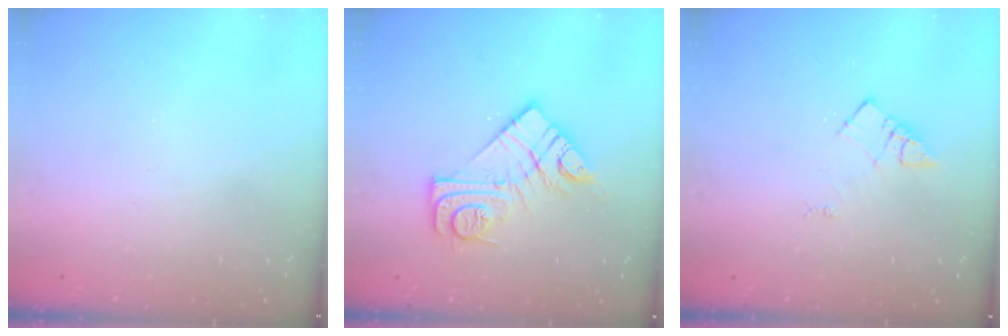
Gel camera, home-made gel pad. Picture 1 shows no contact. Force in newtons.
{"total": 13.6, "press": 13.6, "slide": 0.9}
{"total": 4.5, "press": 4.5, "slide": 0.5}